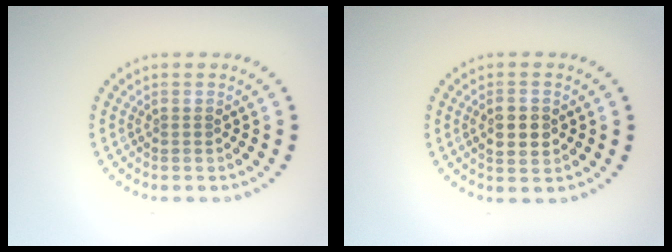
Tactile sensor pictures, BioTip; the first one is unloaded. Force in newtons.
{"total": 2.6, "press": 2.6, "slide": 0.2}